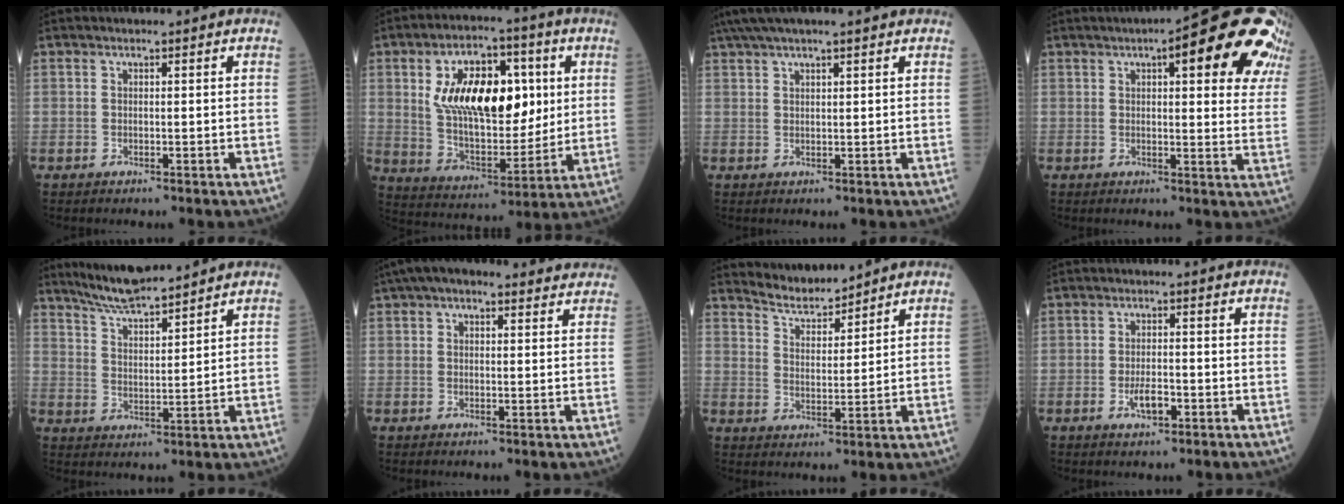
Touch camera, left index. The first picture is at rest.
{"total": 17.1, "force": [4.1, 8.4, 14.4], "torque": [-0.255, 0.022, 0.072]}
{"total": 8.8, "force": [7.1, 0.5, 5.1], "torque": [-0.089, 0.049, 0.111]}
{"total": 16.8, "force": [9.5, 3.4, 13.5], "torque": [-0.170, 0.010, 0.105]}
{"total": 8.5, "force": [7.9, 0.3, 3.0], "torque": [-0.066, 0.012, 0.149]}
{"total": 11.2, "force": [9.1, 3.6, 5.6], "torque": [-0.081, 0.049, 0.120]}
{"total": 5.4, "force": [5.4, 0.4, 0.2], "torque": [-0.011, 0.004, 0.105]}
{"total": 3.0, "force": [-1.4, 1.0, 2.4], "torque": [-0.047, -0.001, -0.025]}